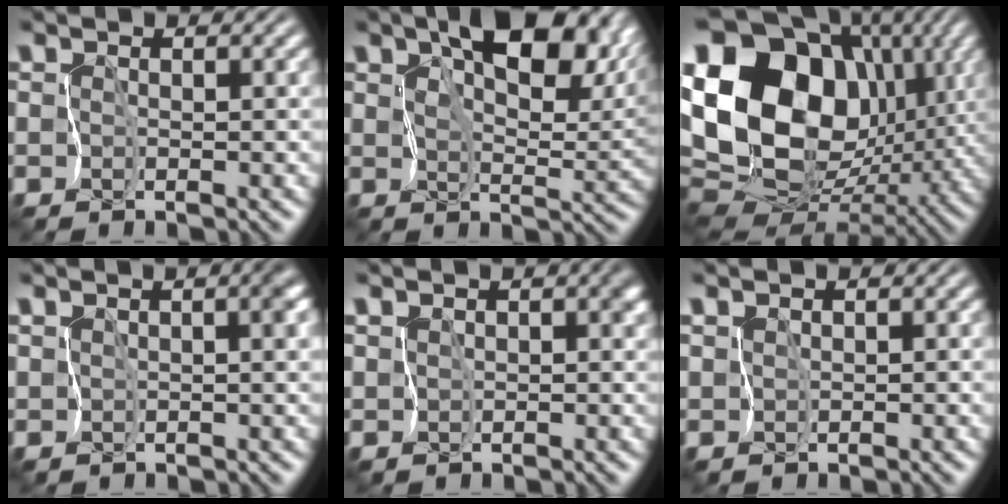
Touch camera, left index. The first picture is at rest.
{"total": 11.6, "force": [5.3, 5.5, 8.7], "torque": [-0.139, -0.002, 0.090]}
{"total": 19.8, "force": [3.7, 14.5, 13.0], "torque": [-0.253, 0.016, 0.087]}
{"total": 2.4, "force": [0.6, 0.8, 2.1], "torque": [-0.027, 0.002, 0.014]}
{"total": 1.5, "force": [0.6, 0.9, 1.0], "torque": [-0.023, 0.001, 0.010]}
{"total": 0.9, "force": [0.6, 0.7, 0.1], "torque": [-0.004, 0.002, 0.015]}